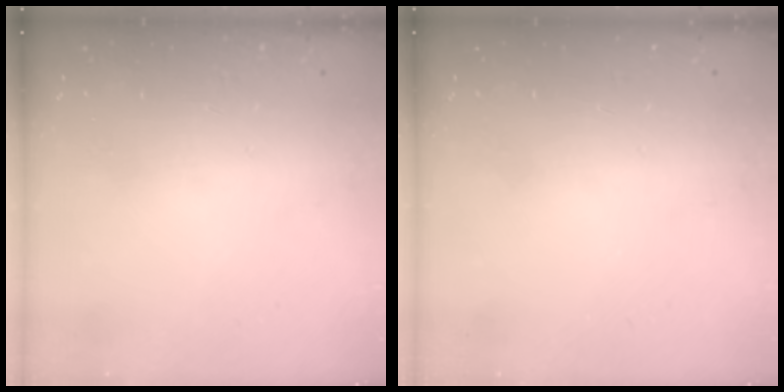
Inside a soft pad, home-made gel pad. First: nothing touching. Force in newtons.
{"total": 0.0}